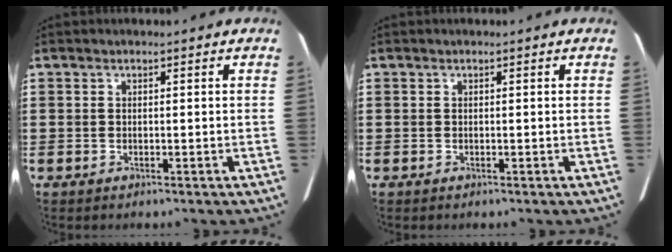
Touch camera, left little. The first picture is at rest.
{"total": 0.0}